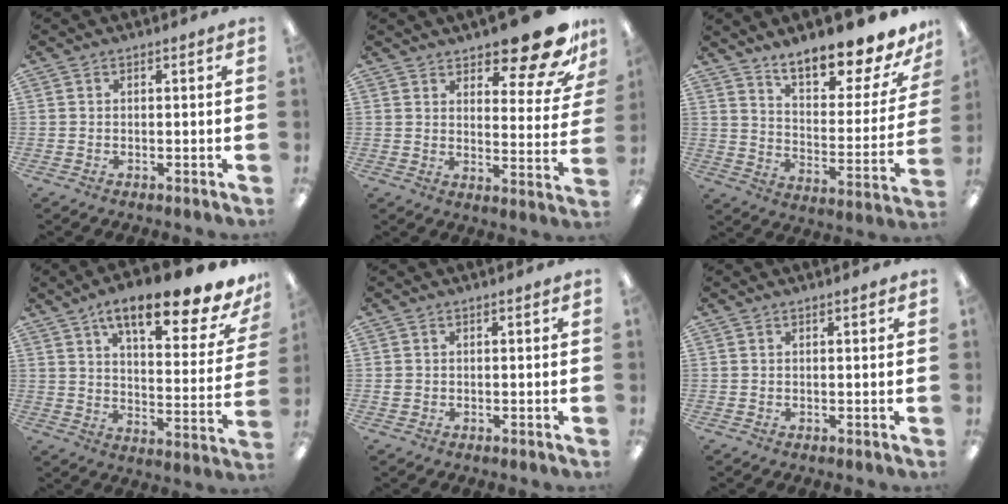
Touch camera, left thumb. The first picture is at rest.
{"total": 16.1, "force": [12.6, 4.7, 8.9], "torque": [-0.113, -0.094, 0.208]}
{"total": 14.8, "force": [13.1, 3.8, 5.9], "torque": [-0.100, -0.101, 0.224]}
{"total": 16.9, "force": [11.6, 4.9, 11.2], "torque": [-0.169, -0.070, 0.187]}
{"total": 0.6, "force": [0.2, 0.5, 0.2], "torque": [-0.004, 0.005, 0.002]}
{"total": 0.6, "force": [0.5, 0.0, 0.3], "torque": [-0.007, 0.001, 0.009]}